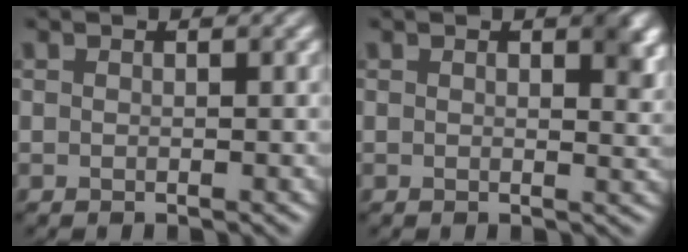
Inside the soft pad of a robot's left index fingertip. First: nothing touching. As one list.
[{"total": 2.8, "force": [1.1, 1.2, 2.3], "torque": [-0.023, -0.001, 0.016]}]